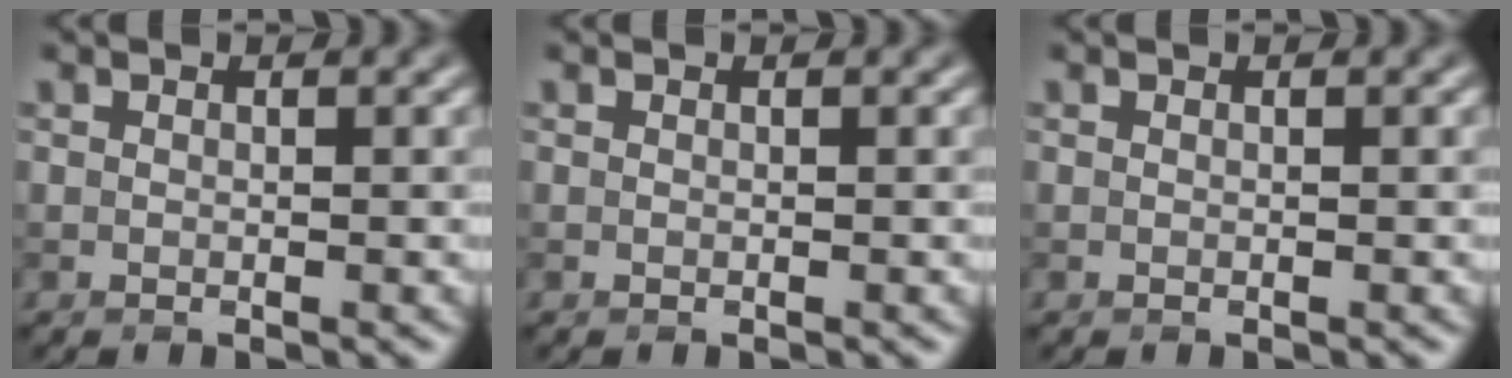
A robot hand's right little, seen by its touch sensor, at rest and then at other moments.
{"total": 0.0}
{"total": 0.0}